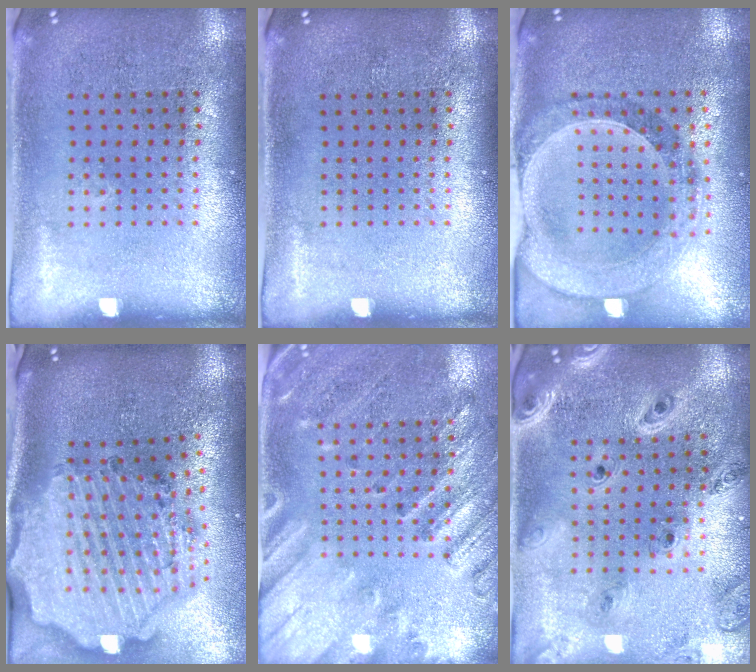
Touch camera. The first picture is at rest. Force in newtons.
{"total": 0.0}
{"total": 1.5, "press": 1.4, "slide": 0.4}
{"total": 3.7, "press": 3.1, "slide": 2.0}
{"total": 2.4, "press": 2.0, "slide": 1.3}
{"total": 1.8, "press": 1.7, "slide": 0.4}